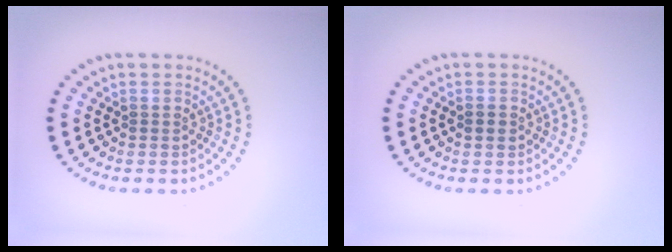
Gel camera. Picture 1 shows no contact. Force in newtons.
{"total": 1.2, "press": 1.2, "slide": 0.1}